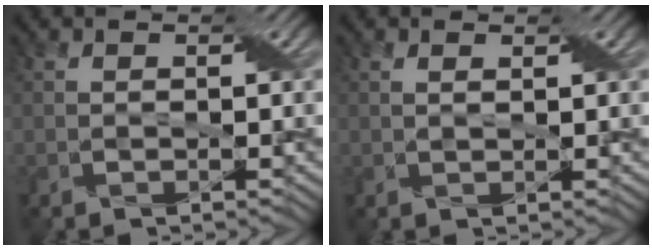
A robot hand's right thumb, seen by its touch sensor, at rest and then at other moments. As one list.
[{"total": 0.8, "force": [0.6, 0.2, 0.5], "torque": [-0.009, -0.002, 0.011]}]